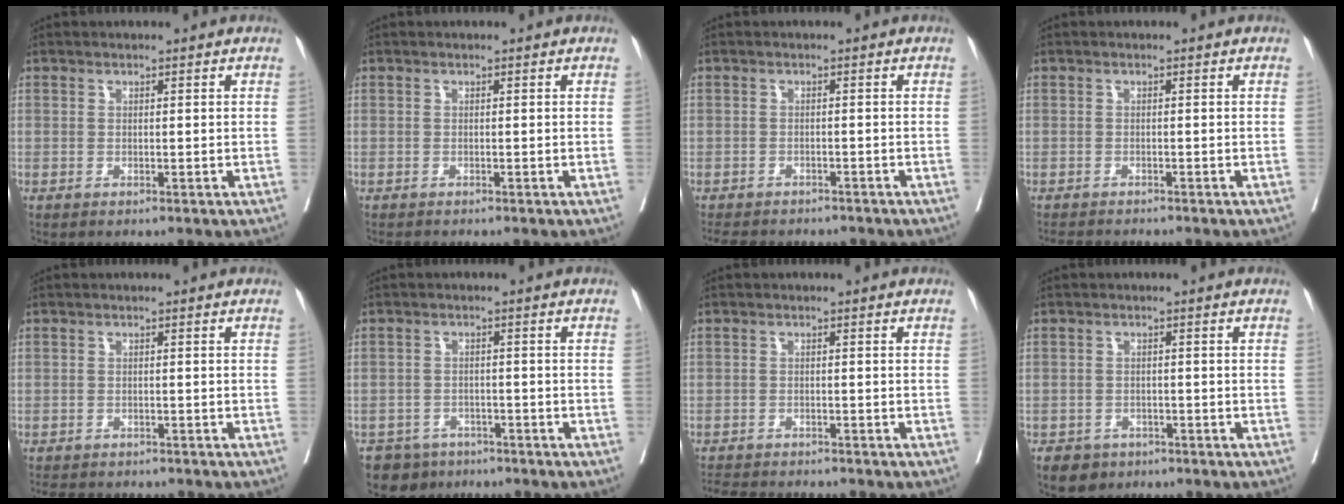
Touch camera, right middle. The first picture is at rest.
{"total": 1.5, "force": [-1.4, 0.2, 0.5], "torque": [-0.010, -0.005, -0.021]}
{"total": 9.1, "force": [-8.1, 3.2, 2.8], "torque": [-0.050, -0.005, -0.105]}
{"total": 4.4, "force": [-4.2, 0.5, 1.3], "torque": [-0.013, -0.010, -0.065]}
{"total": 7.2, "force": [-6.3, 2.5, 2.2], "torque": [-0.031, -0.003, -0.084]}
{"total": 5.6, "force": [-4.4, 3.4, 0.2], "torque": [0.004, 0.004, -0.069]}
{"total": 8.1, "force": [-7.6, 1.3, 2.5], "torque": [-0.035, -0.007, -0.111]}
{"total": 3.8, "force": [-2.5, 2.7, 0.7], "torque": [-0.012, 0.005, -0.036]}